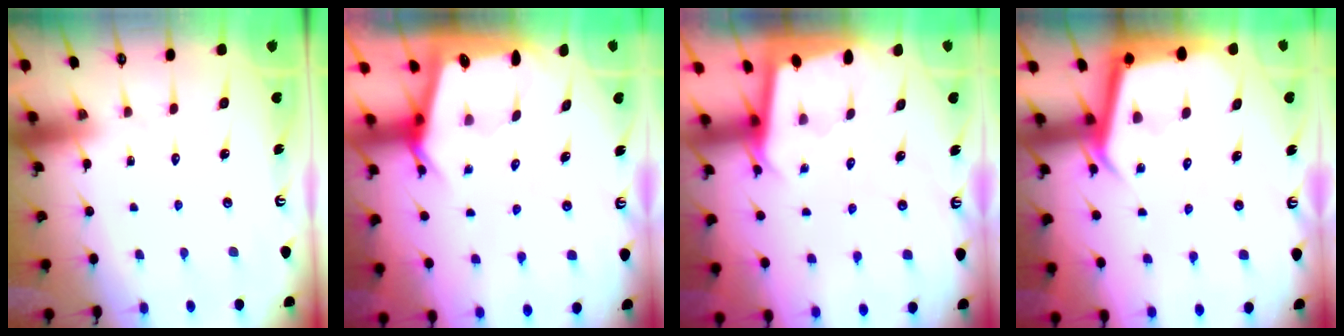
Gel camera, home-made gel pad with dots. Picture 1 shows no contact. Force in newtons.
{"total": 4.0, "press": 4.0, "slide": 0.4}
{"total": 1.9, "press": 1.9, "slide": 0.1}
{"total": 5.1, "press": 5.1, "slide": 0.3}